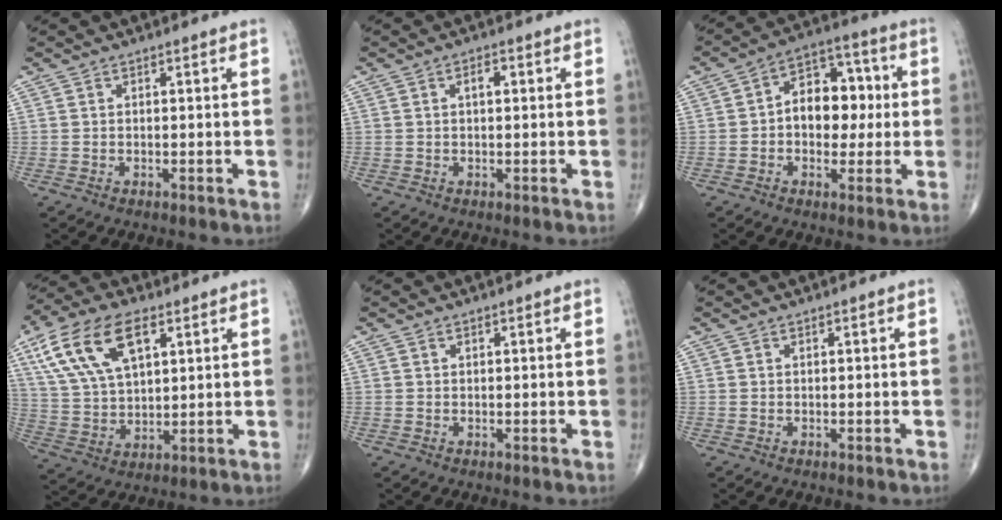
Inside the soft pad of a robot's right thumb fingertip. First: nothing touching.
{"total": 1.9, "force": [0.5, 1.0, 1.6], "torque": [-0.023, 0.004, 0.005]}
{"total": 11.7, "force": [0.3, 8.1, 8.5], "torque": [-0.081, 0.029, -0.004]}
{"total": 16.6, "force": [7.4, 8.3, 12.3], "torque": [-0.232, -0.009, 0.141]}
{"total": 0.0}
{"total": 0.0}